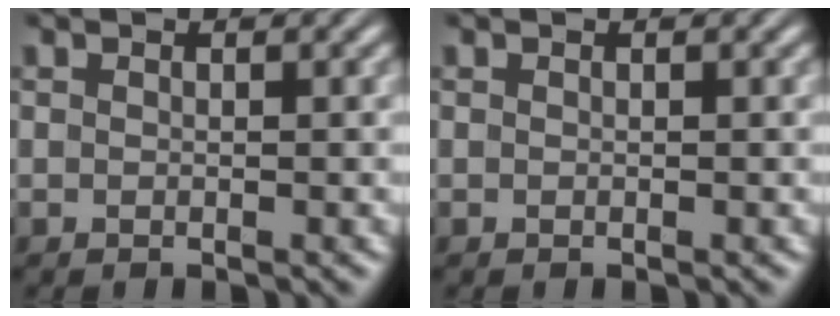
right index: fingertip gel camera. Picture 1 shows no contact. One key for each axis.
{"total": 0.0}